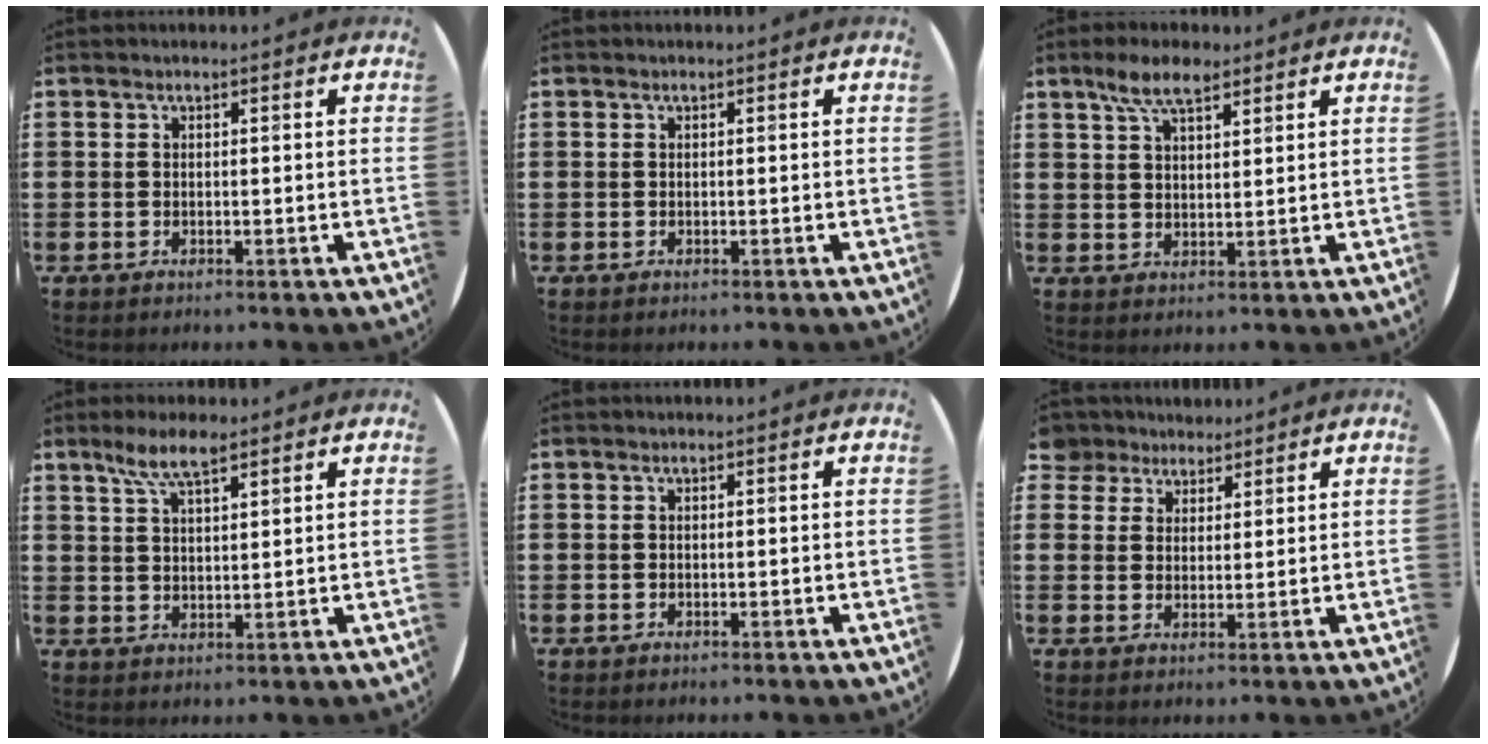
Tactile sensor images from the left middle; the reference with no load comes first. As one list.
[{"total": 0.0}, {"total": 5.7, "force": [4.1, 1.9, 3.3], "torque": [-0.072, 0.002, 0.074]}, {"total": 5.6, "force": [4.1, 1.5, 3.6], "torque": [-0.078, 0.003, 0.072]}, {"total": 0.0}, {"total": 4.1, "force": [3.5, 2.1, -0.4], "torque": [-0.001, -0.002, 0.067]}]